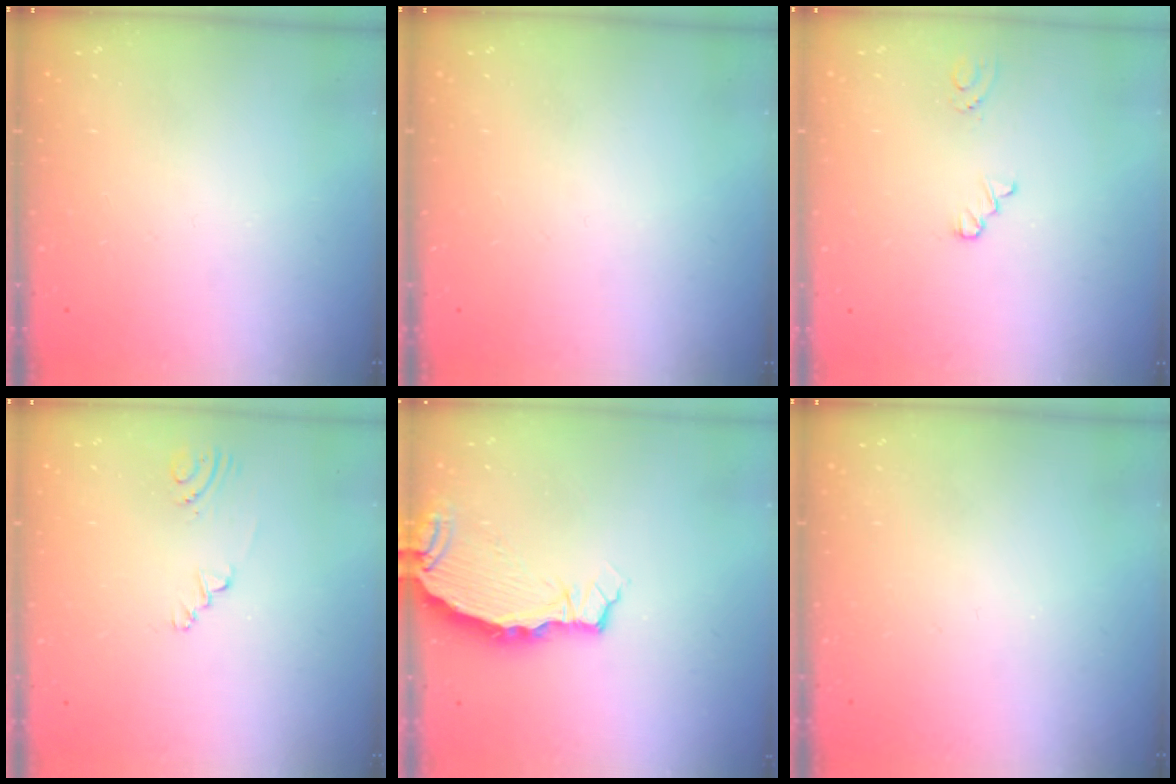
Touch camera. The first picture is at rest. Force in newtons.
{"total": 0.0}
{"total": 1.0, "press": 1.0, "slide": 0.1}
{"total": 2.0, "press": 1.7, "slide": 1.0}
{"total": 5.7, "press": 5.7, "slide": 0.4}
{"total": 0.0}